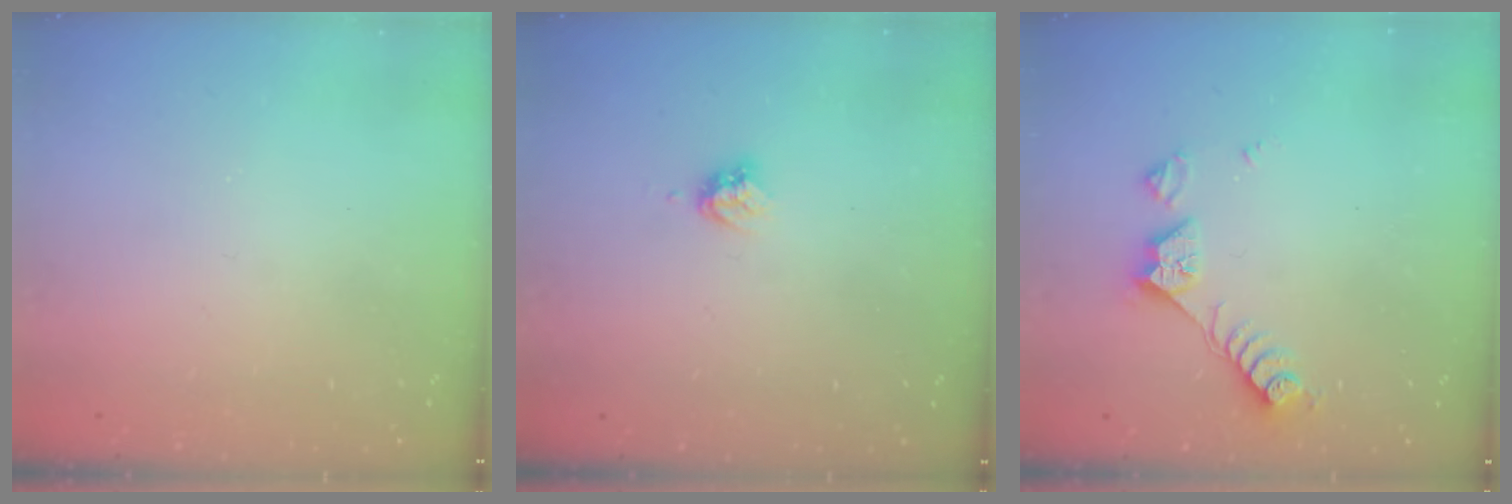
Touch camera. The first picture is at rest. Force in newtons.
{"total": 3.3, "press": 3.3, "slide": 0.4}
{"total": 8.5, "press": 8.5, "slide": 0.5}